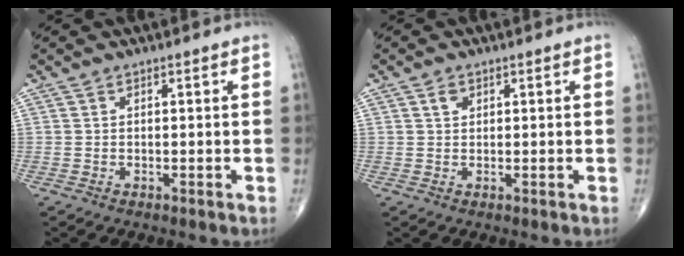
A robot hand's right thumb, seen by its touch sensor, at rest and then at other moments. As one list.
[{"total": 1.9, "force": [1.0, 1.3, 0.9], "torque": [-0.009, -0.003, 0.017]}]